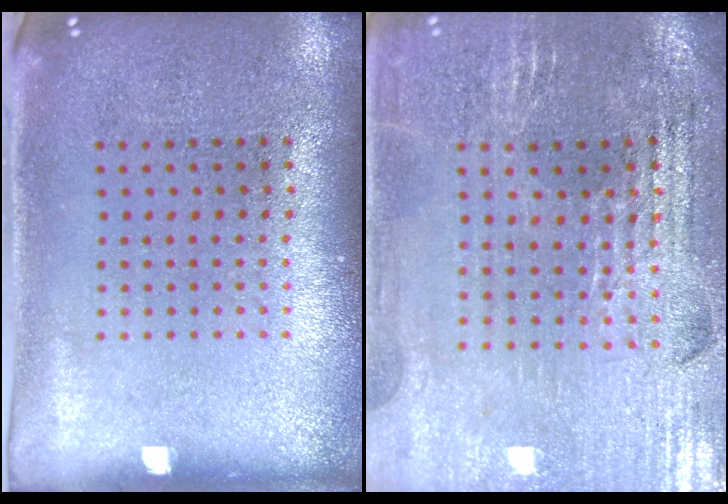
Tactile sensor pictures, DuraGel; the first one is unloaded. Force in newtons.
{"total": 2.9, "press": 2.8, "slide": 0.4}